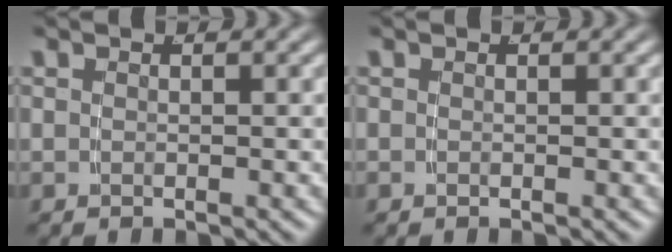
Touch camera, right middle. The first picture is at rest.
{"total": 0.0}